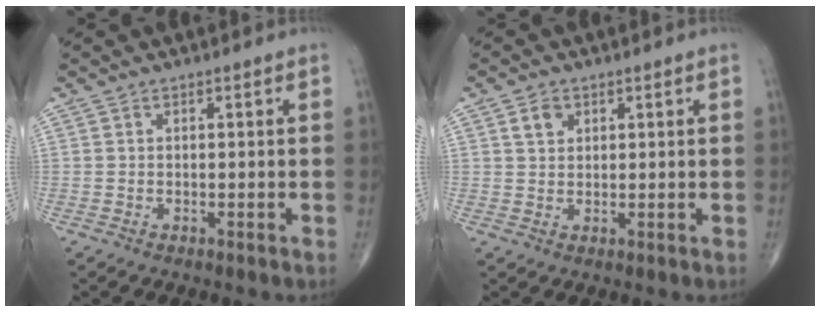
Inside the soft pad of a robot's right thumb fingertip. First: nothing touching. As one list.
[{"total": 2.9, "force": [1.4, 2.1, 1.4], "torque": [-0.017, -0.003, 0.024]}]